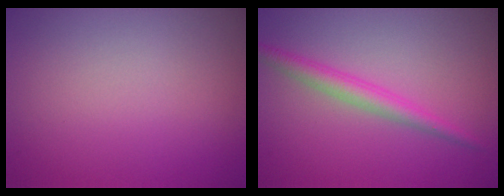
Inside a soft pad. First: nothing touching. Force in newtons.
{"total": 2.4, "press": 2.4, "slide": 0.1}